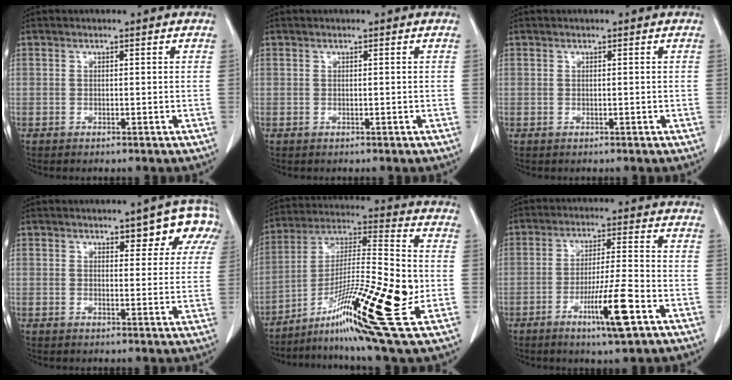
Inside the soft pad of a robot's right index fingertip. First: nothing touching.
{"total": 0.0}
{"total": 0.0}
{"total": 7.4, "force": [4.5, 3.2, 5.0], "torque": [-0.047, 0.006, 0.041]}
{"total": 20.6, "force": [-7.5, 0.9, 19.2], "torque": [-0.340, -0.023, -0.131]}
{"total": 9.6, "force": [-4.4, 0.0, 8.6], "torque": [-0.149, -0.012, -0.074]}